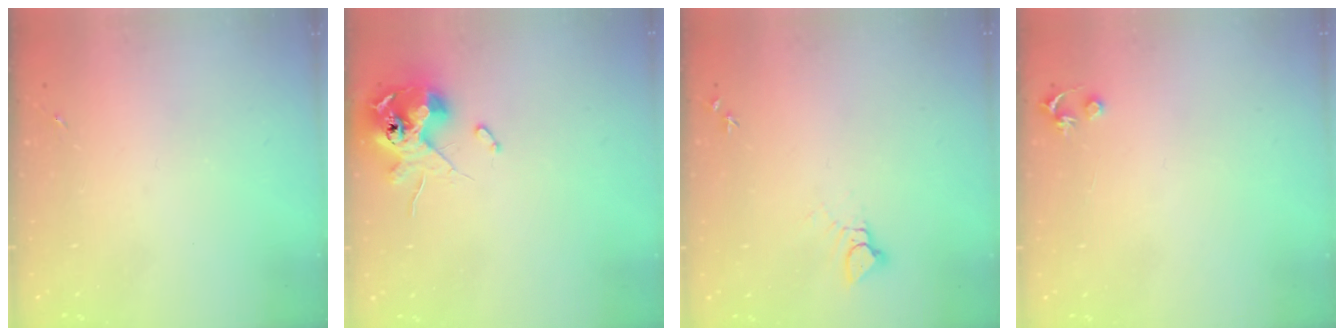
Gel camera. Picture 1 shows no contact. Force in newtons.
{"total": 11.6, "press": 11.4, "slide": 2.1}
{"total": 3.7, "press": 3.7, "slide": 0.3}
{"total": 3.5, "press": 3.5, "slide": 0.3}